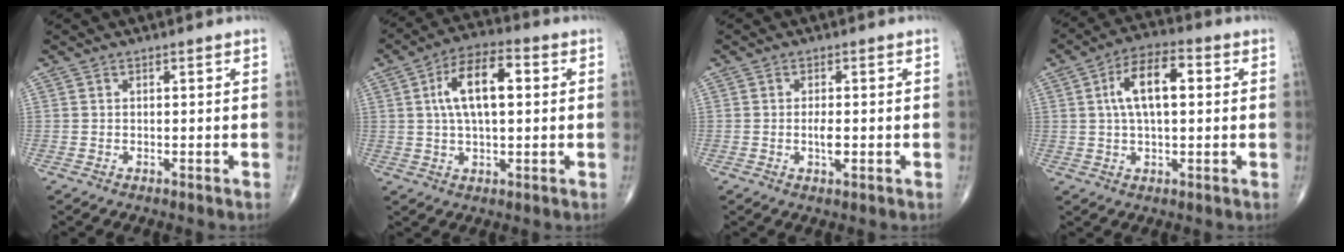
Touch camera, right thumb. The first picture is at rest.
{"total": 11.7, "force": [2.2, 5.4, 10.2], "torque": [-0.175, 0.020, 0.032]}
{"total": 2.6, "force": [-0.5, 1.0, 2.4], "torque": [-0.043, -0.001, -0.009]}
{"total": 10.5, "force": [1.9, 4.9, 9.1], "torque": [-0.155, 0.020, 0.026]}